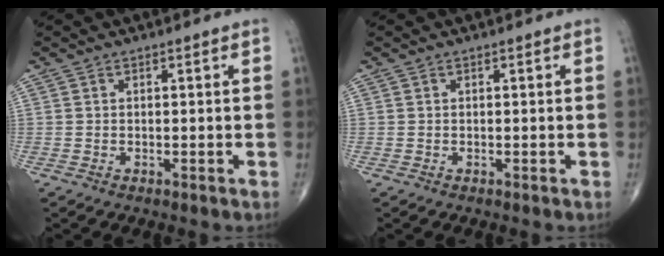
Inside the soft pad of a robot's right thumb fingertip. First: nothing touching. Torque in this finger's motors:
{"motor_torque": [0.04, 0.04, 0.00, 0.00, 0.00]}